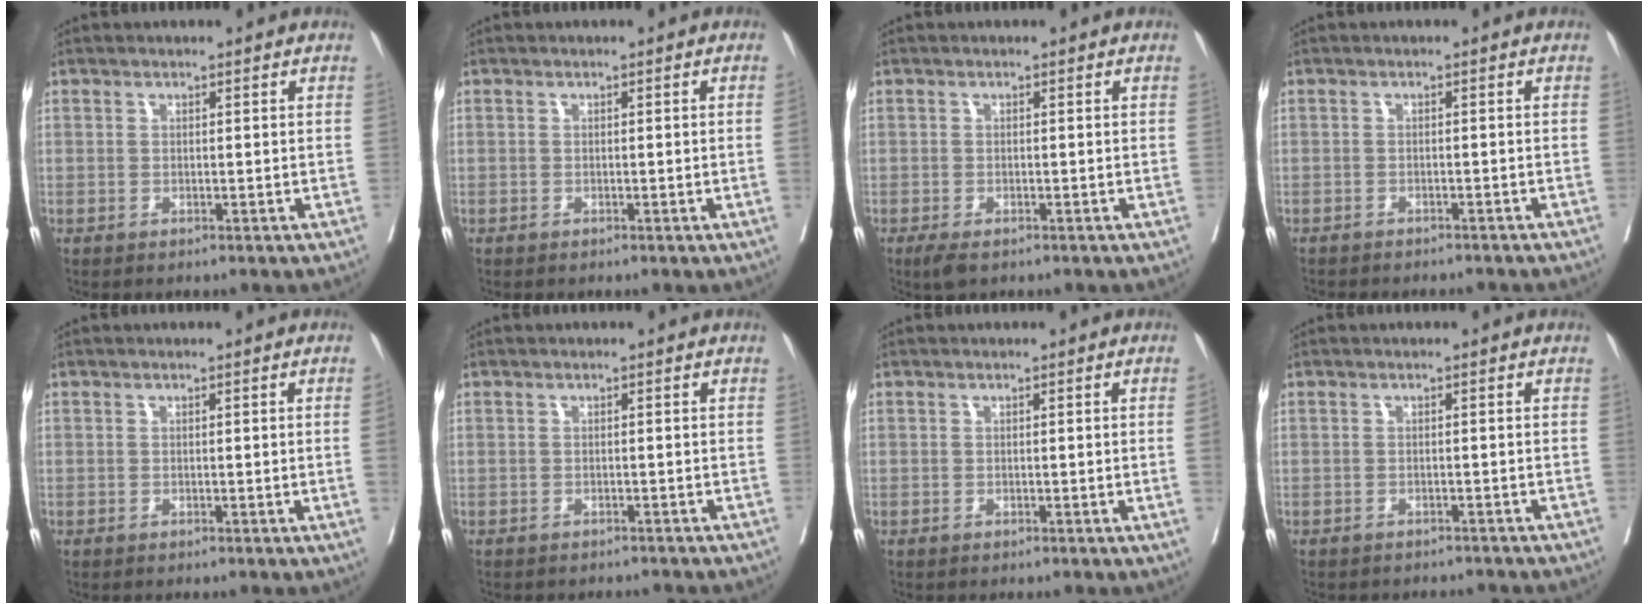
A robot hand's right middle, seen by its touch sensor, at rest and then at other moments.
{"total": 0.6, "force": [-0.1, -0.2, 0.5], "torque": [-0.004, 0.001, -0.001]}
{"total": 2.5, "force": [-1.7, 0.9, 1.6], "torque": [-0.032, -0.007, -0.025]}
{"total": 7.3, "force": [-6.6, 1.9, 2.4], "torque": [-0.033, -0.006, -0.083]}
{"total": 1.0, "force": [-0.2, -0.3, 0.9], "torque": [-0.008, 0.001, -0.004]}
{"total": 5.4, "force": [-5.1, 1.4, 1.3], "torque": [-0.016, -0.005, -0.061]}
{"total": 0.9, "force": [-0.2, -0.3, 0.8], "torque": [-0.006, 0.001, -0.004]}
{"total": 6.7, "force": [-6.2, 1.9, 1.4], "torque": [-0.022, -0.003, -0.074]}